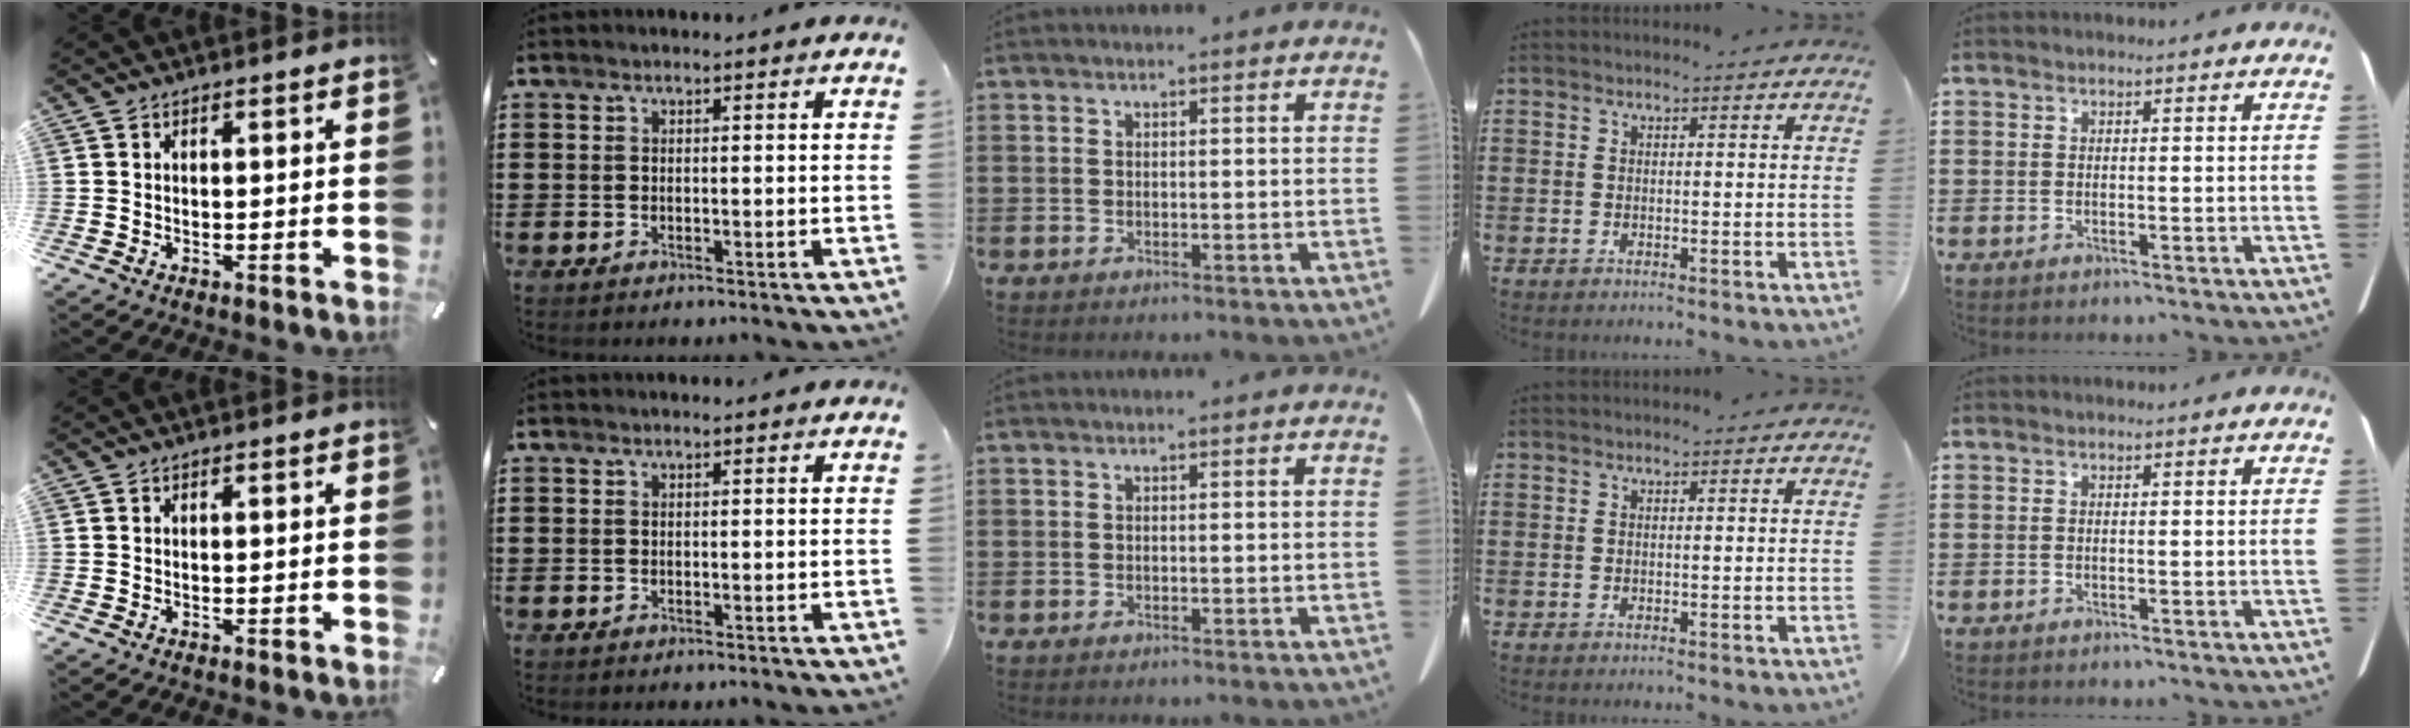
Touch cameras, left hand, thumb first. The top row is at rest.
{}